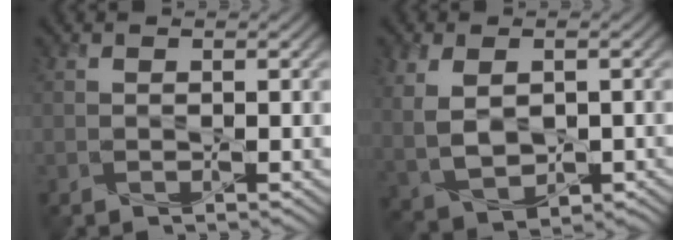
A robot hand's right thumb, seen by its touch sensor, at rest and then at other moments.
{"total": 7.0, "force": [0.7, 4.4, 5.3], "torque": [-0.124, -0.012, 0.023]}